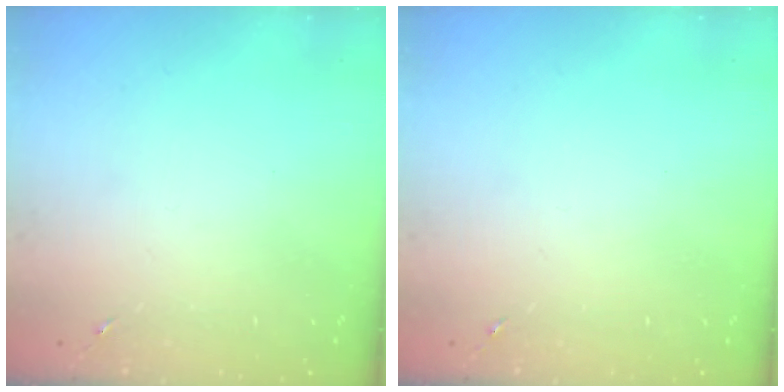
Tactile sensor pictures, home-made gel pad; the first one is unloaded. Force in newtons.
{"total": 0.0}